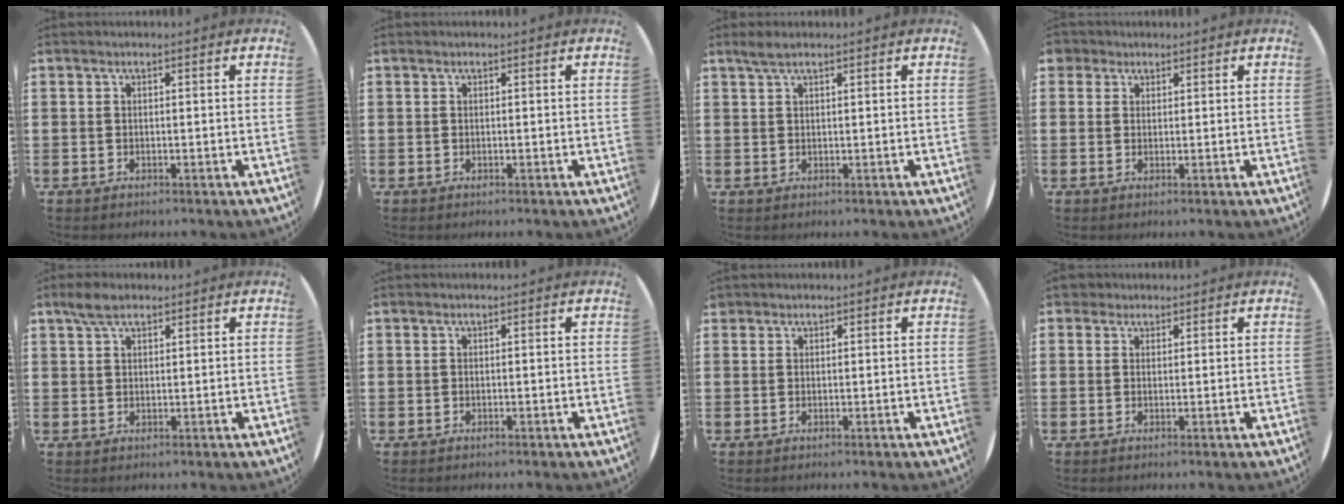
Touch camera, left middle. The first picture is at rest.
{"total": 0.0}
{"total": 1.6, "force": [1.3, 0.2, 0.9], "torque": [-0.019, 0.002, 0.023]}
{"total": 1.9, "force": [1.4, 1.3, 0.1], "torque": [0.001, 0.003, 0.026]}
{"total": 3.1, "force": [2.4, 1.3, 1.6], "torque": [-0.029, 0.004, 0.042]}
{"total": 0.0}
{"total": 0.6, "force": [0.5, 0.2, -0.1], "torque": [0.003, 0.003, 0.010]}
{"total": 1.7, "force": [1.4, 0.9, 0.2], "torque": [0.000, 0.004, 0.027]}